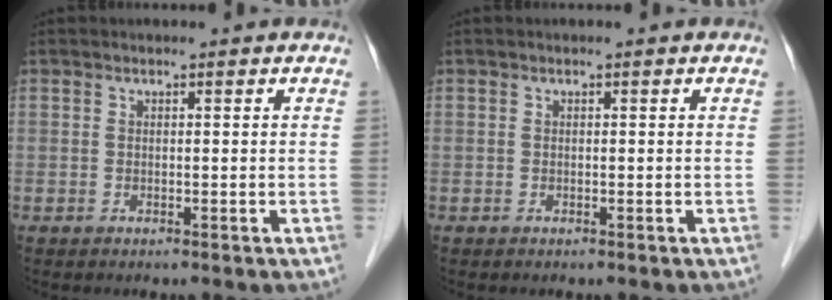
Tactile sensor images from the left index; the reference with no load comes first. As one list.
[{"total": 0.0}]